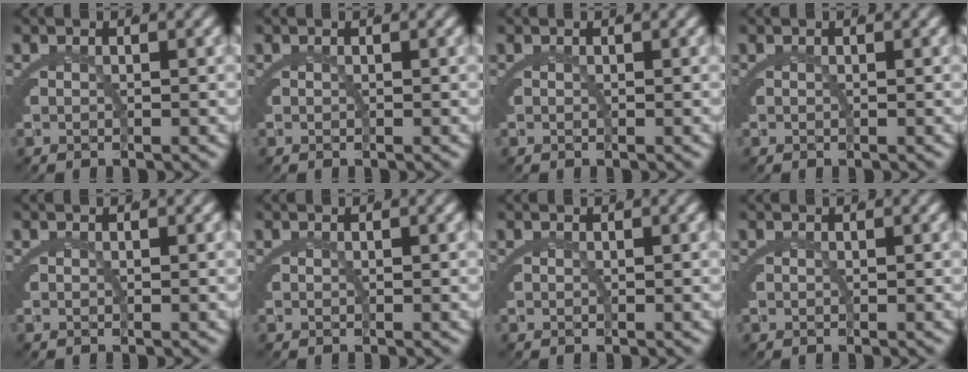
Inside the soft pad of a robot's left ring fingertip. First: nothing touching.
{"total": 0.0}
{"total": 0.0}
{"total": 0.0}
{"total": 0.0}
{"total": 0.0}
{"total": 0.0}
{"total": 0.0}